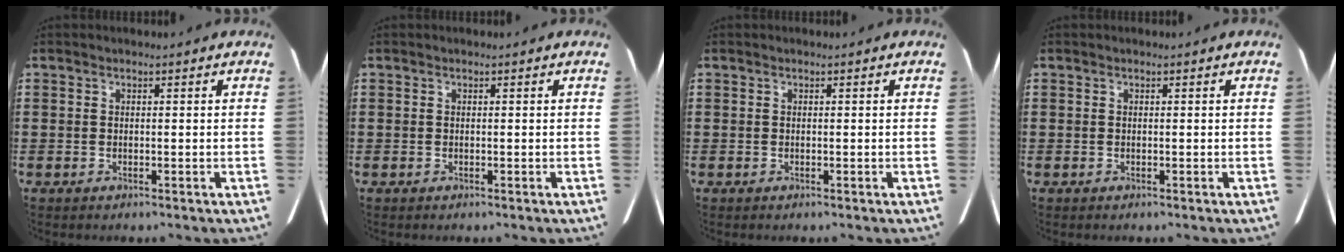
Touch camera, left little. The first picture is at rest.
{"total": 0.0}
{"total": 0.0}
{"total": 0.0}